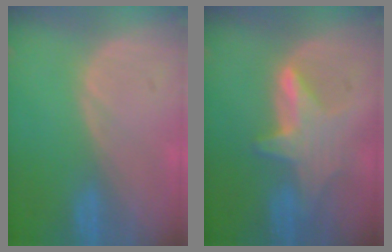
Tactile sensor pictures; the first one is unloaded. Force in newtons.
{"total": 6.6, "press": 6.2, "slide": 2.1}